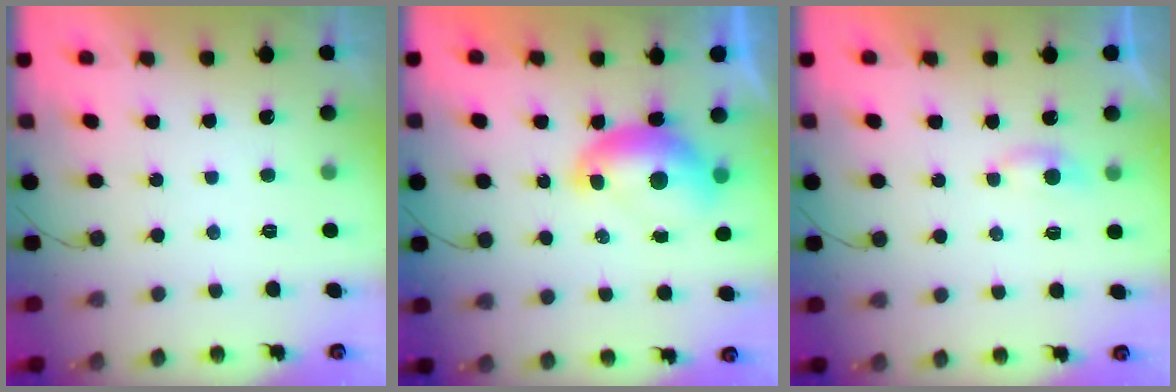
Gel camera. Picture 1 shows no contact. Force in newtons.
{"total": 8.5, "press": 8.4, "slide": 1.0}
{"total": 2.7, "press": 2.6, "slide": 0.5}